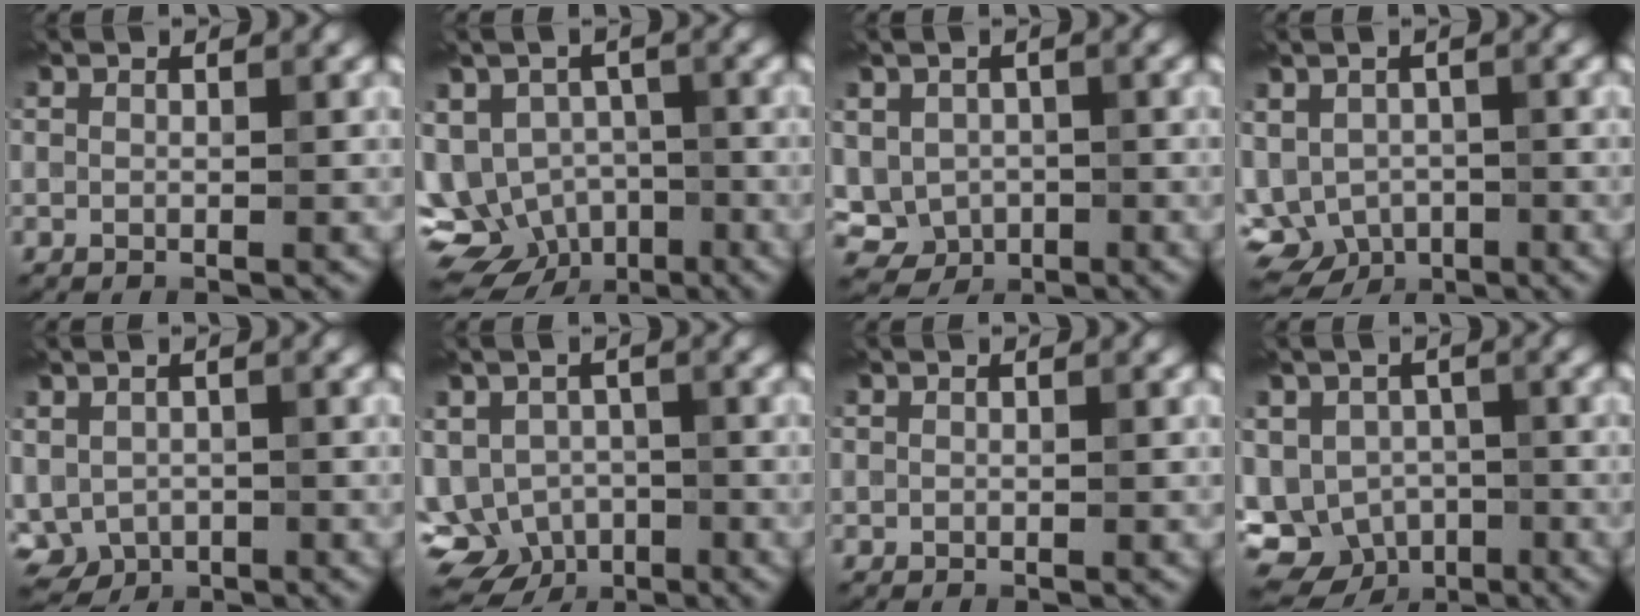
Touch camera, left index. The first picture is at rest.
{"total": 10.3, "force": [-5.1, 7.5, 5.0], "torque": [-0.080, -0.011, -0.074]}
{"total": 5.9, "force": [-0.6, 5.1, 2.9], "torque": [-0.045, 0.001, -0.012]}
{"total": 6.8, "force": [-2.4, 5.0, 3.9], "torque": [-0.057, -0.014, -0.029]}
{"total": 4.9, "force": [-1.2, 3.7, 3.0], "torque": [-0.055, -0.015, -0.008]}
{"total": 7.5, "force": [-3.4, 5.6, 3.6], "torque": [-0.047, -0.012, -0.056]}
{"total": 0.0}
{"total": 9.9, "force": [-5.1, 7.6, 3.7], "torque": [-0.053, -0.017, -0.078]}